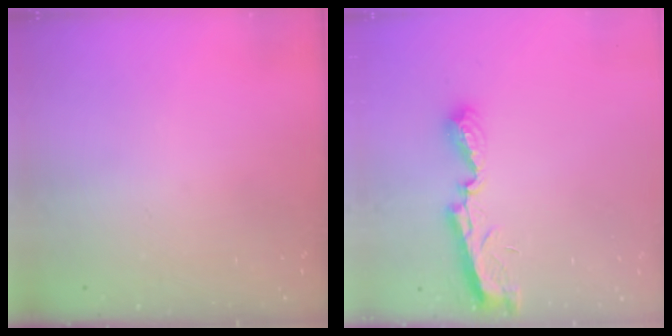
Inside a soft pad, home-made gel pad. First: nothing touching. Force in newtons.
{"total": 7.6, "press": 7.5, "slide": 0.3}